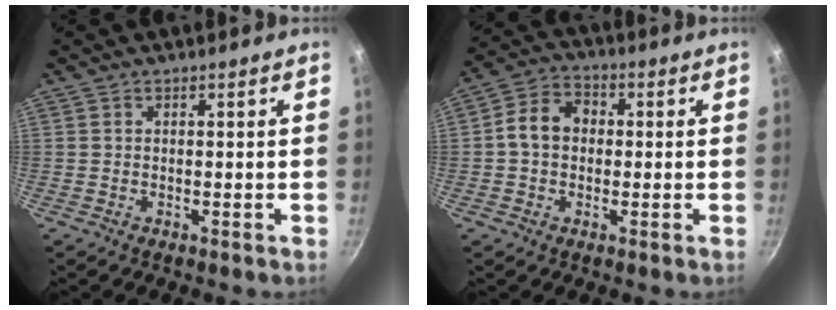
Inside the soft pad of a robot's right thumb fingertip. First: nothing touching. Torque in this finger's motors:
{"motor_torque": [-0.53, 0.35, 0.57, -0.40, 0.04]}